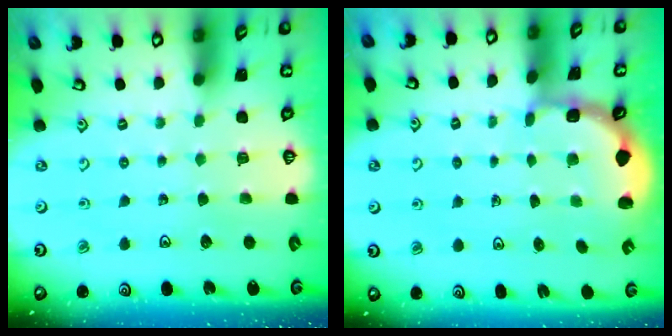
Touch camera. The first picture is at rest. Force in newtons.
{"total": 1.9, "press": 1.5, "slide": 1.1}